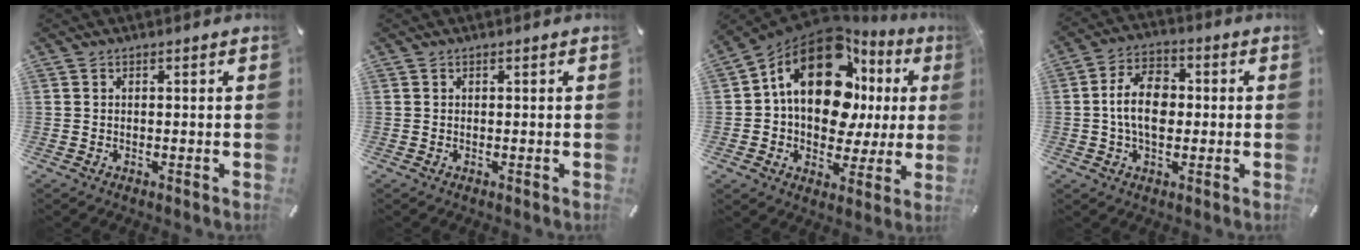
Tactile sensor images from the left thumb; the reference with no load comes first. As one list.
[{"total": 0.0}, {"total": 19.8, "force": [6.4, 12.8, 13.8], "torque": [-0.226, -0.047, 0.104]}, {"total": 10.1, "force": [-0.3, 6.6, 7.6], "torque": [-0.140, 0.008, -0.008]}]